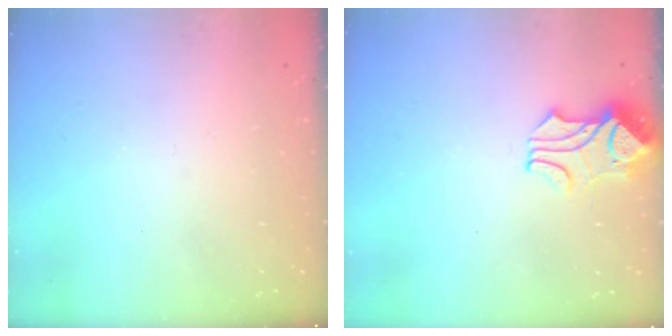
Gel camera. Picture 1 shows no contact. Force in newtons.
{"total": 1.6, "press": 1.2, "slide": 1.0}